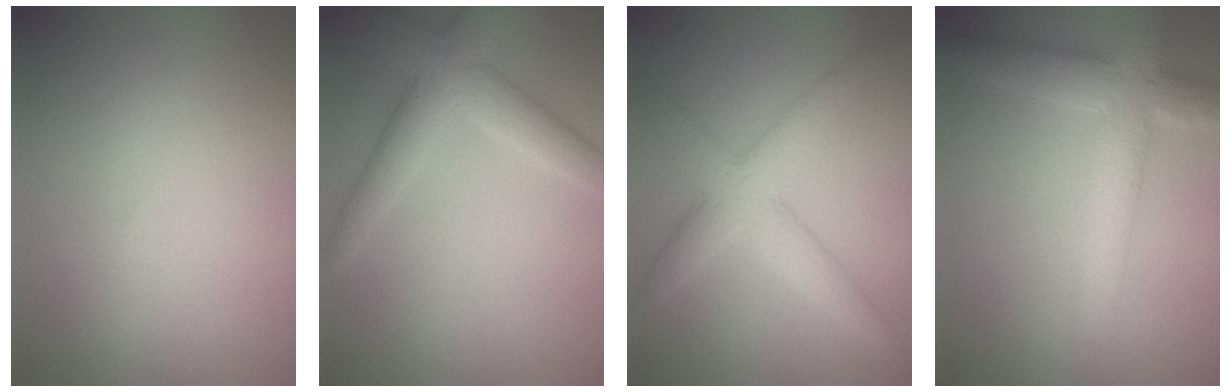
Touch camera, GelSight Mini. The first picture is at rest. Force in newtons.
{"total": 4.5, "press": 4.4, "slide": 0.4}
{"total": 4.8, "press": 4.8, "slide": 0.2}
{"total": 5.4, "press": 5.4, "slide": 0.2}